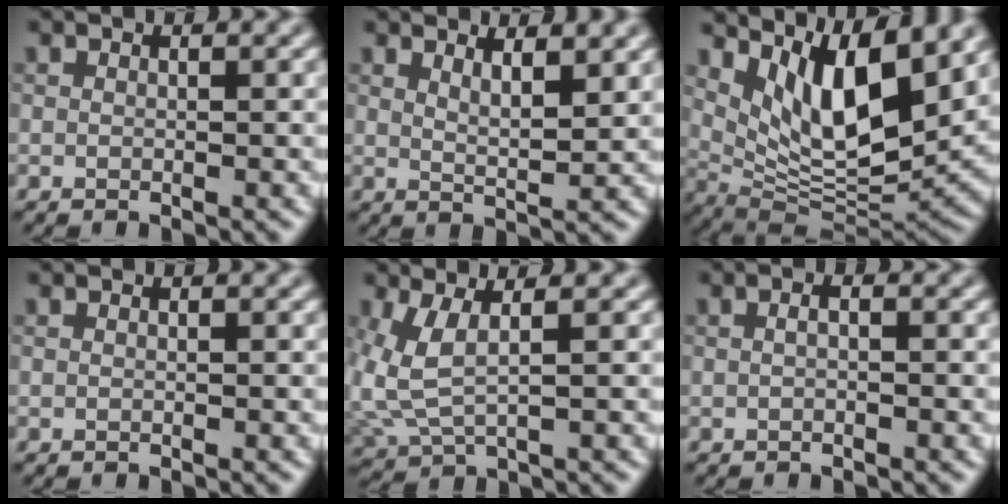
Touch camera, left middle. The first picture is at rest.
{"total": 2.9, "force": [1.9, 0.7, 2.0], "torque": [-0.026, -0.005, 0.029]}
{"total": 9.7, "force": [5.0, 3.2, 7.8], "torque": [-0.138, -0.021, 0.101]}
{"total": 0.0}
{"total": 3.5, "force": [0.7, 1.4, 3.2], "torque": [-0.104, -0.013, 0.023]}
{"total": 0.5, "force": [-0.2, -0.1, 0.5], "torque": [-0.016, -0.008, -0.004]}